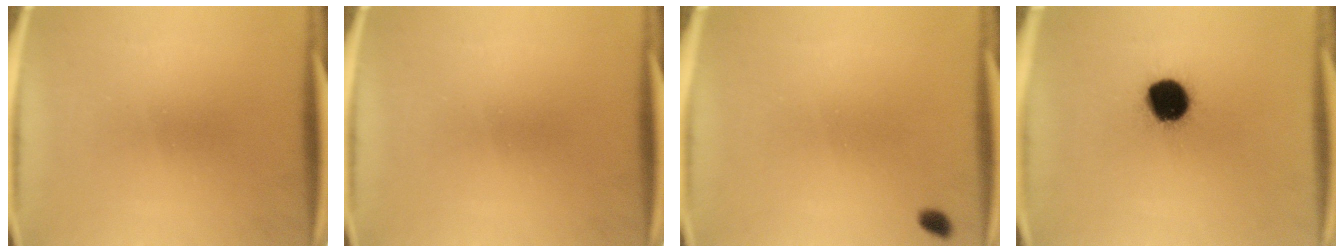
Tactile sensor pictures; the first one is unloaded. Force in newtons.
{"total": 0.0}
{"total": 1.2}
{"total": 12.7}